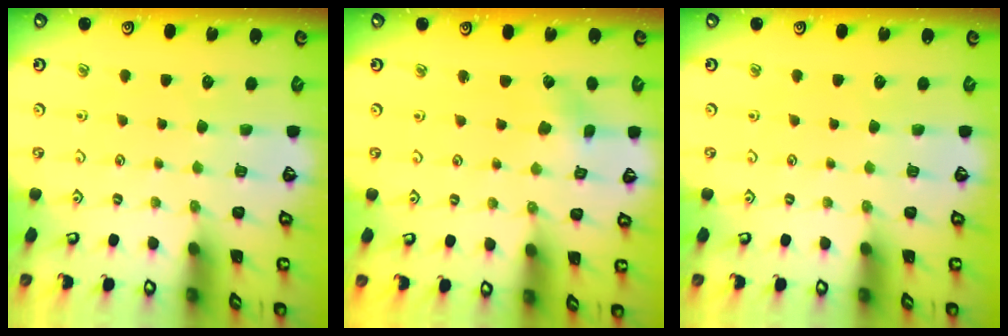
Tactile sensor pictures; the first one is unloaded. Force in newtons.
{"total": 2.6, "press": 2.6, "slide": 0.4}
{"total": 0.0}